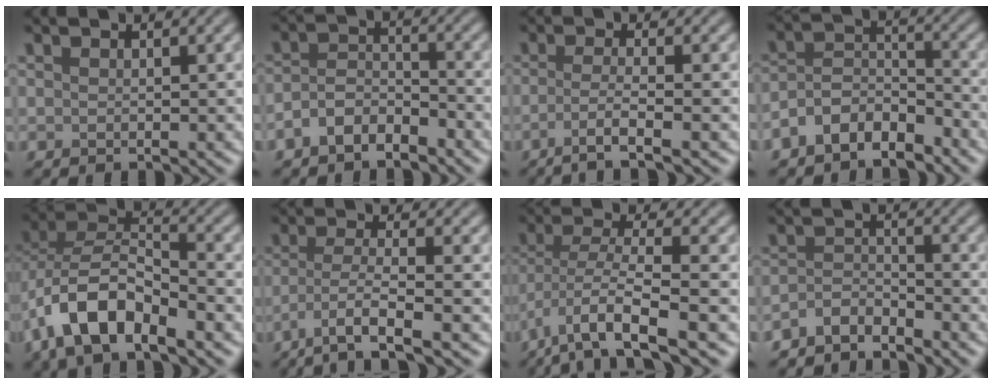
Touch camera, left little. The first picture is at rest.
{"total": 3.4, "force": [-2.3, 1.7, 1.7], "torque": [-0.035, 0.008, -0.051]}
{"total": 3.5, "force": [-1.7, 0.6, 3.0], "torque": [-0.043, -0.001, -0.048]}
{"total": 5.1, "force": [-3.5, 2.5, 2.7], "torque": [-0.046, 0.005, -0.076]}
{"total": 8.4, "force": [-4.2, 4.1, 6.0], "torque": [-0.113, 0.009, -0.087]}
{"total": 4.8, "force": [-2.7, 0.8, 3.9], "torque": [-0.064, -0.003, -0.058]}
{"total": 6.9, "force": [-3.9, 1.8, 5.5], "torque": [-0.102, -0.001, -0.076]}
{"total": 2.8, "force": [-2.6, 0.7, 0.6], "torque": [-0.014, 0.001, -0.059]}